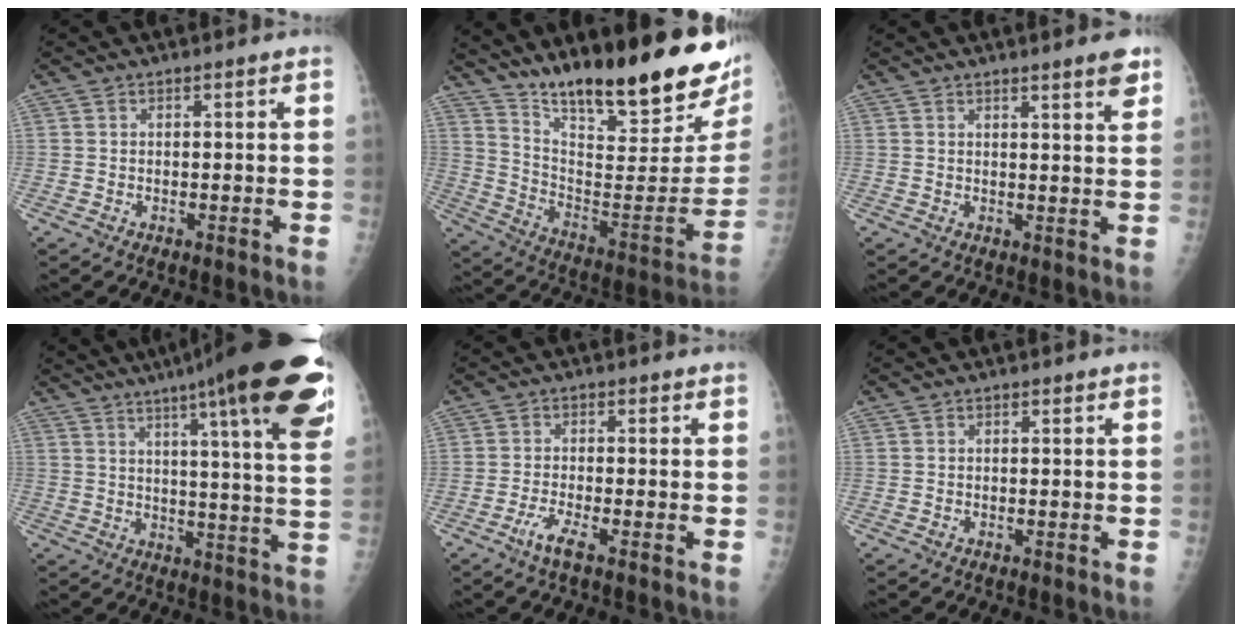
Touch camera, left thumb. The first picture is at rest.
{"total": 29.7, "force": [21.0, 6.9, 19.8], "torque": [-0.281, -0.092, 0.321]}
{"total": 4.0, "force": [2.9, 0.3, 2.8], "torque": [-0.030, -0.019, 0.037]}
{"total": 26.8, "force": [16.0, 3.7, 21.2], "torque": [-0.264, -0.036, 0.207]}
{"total": 3.4, "force": [-2.0, 0.3, 2.7], "torque": [-0.067, 0.002, -0.045]}
{"total": 0.0}